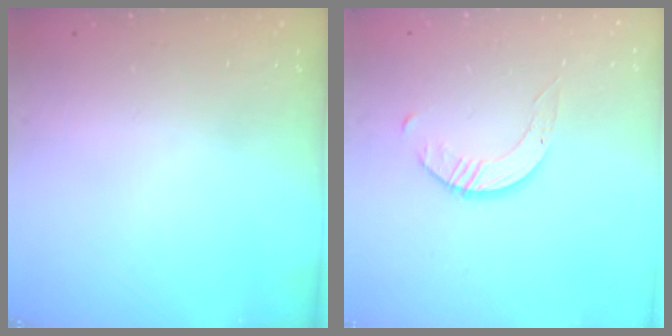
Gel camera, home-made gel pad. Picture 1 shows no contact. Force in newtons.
{"total": 1.6, "press": 1.6, "slide": 0.2}